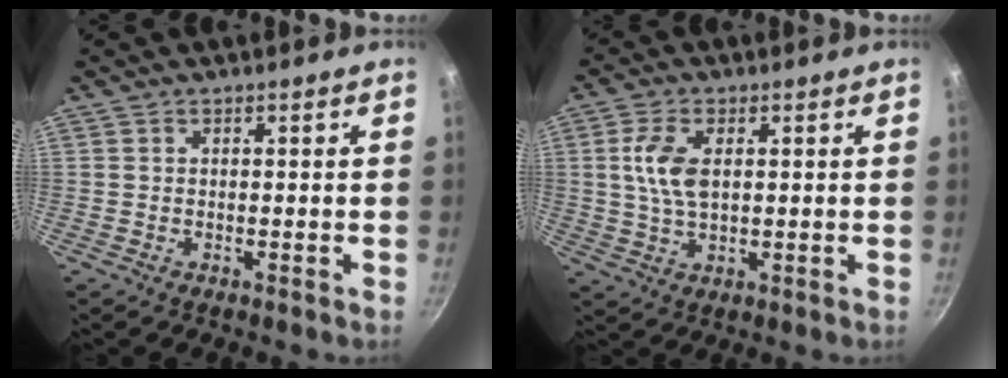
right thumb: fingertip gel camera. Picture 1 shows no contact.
{"total": 7.5, "force": [1.4, 4.1, 6.2], "torque": [-0.119, 0.001, 0.026]}